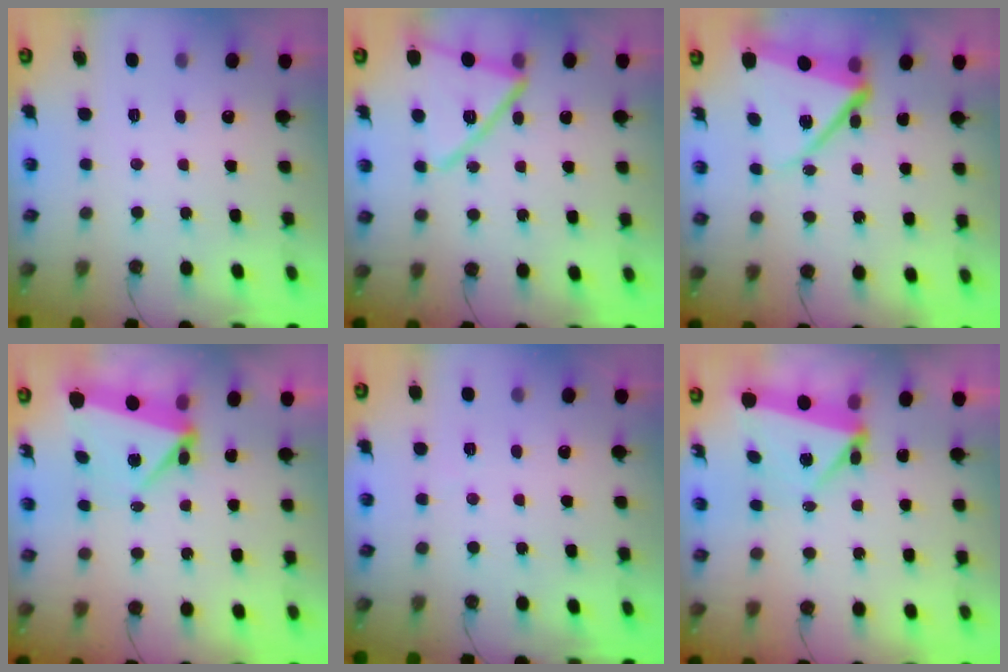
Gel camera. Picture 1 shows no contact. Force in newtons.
{"total": 15.0, "press": 15.0, "slide": 1.4}
{"total": 12.9, "press": 12.8, "slide": 1.8}
{"total": 5.4, "press": 5.3, "slide": 1.4}
{"total": 1.6, "press": 1.4, "slide": 0.6}
{"total": 5.7, "press": 5.6, "slide": 0.7}